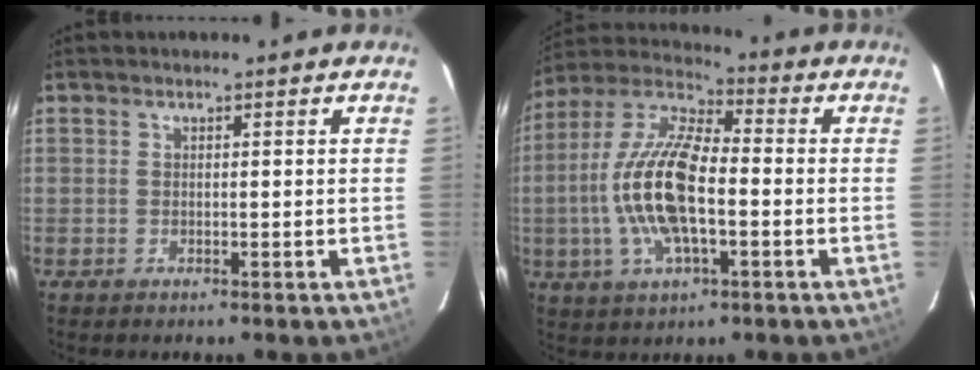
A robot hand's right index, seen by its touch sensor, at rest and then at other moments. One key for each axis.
{"total": 15.6, "fx": -2.1, "fy": 6.2, "fz": 14.1, "tx": -0.291, "ty": 0.005, "tz": -0.047}